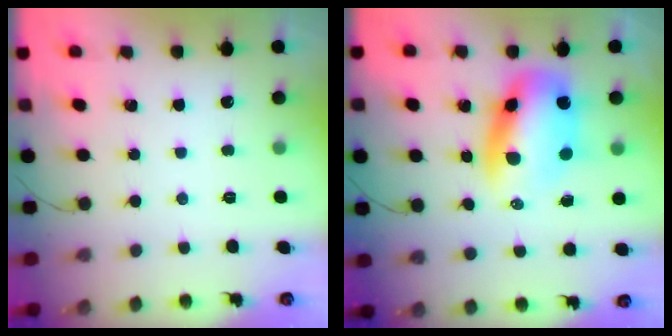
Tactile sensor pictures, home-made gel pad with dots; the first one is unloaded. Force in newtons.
{"total": 11.7, "press": 11.4, "slide": 2.9}